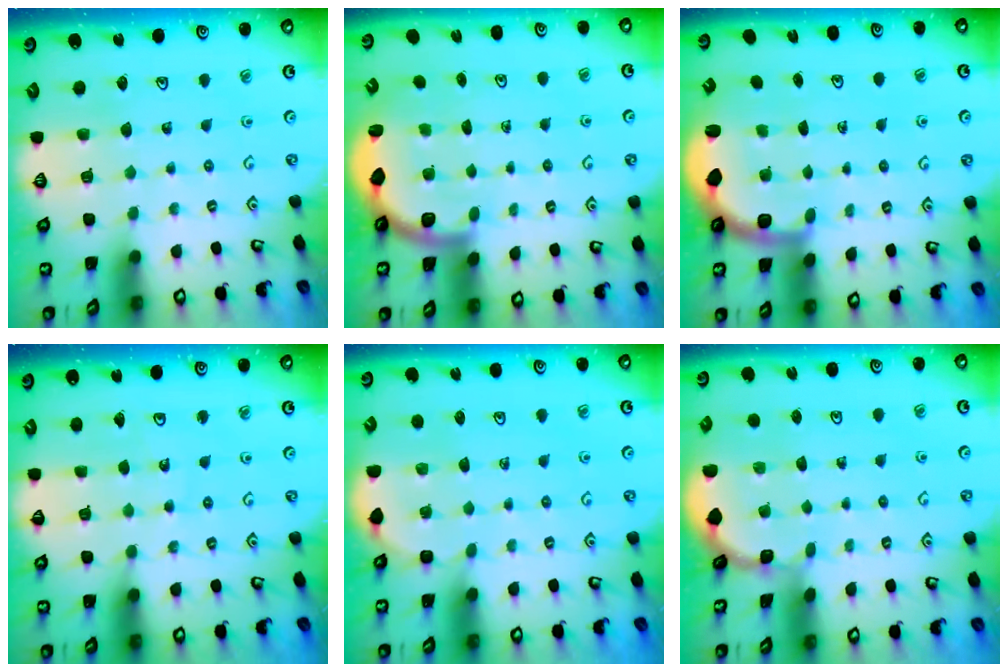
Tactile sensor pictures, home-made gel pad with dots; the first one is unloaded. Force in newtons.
{"total": 2.5, "press": 2.4, "slide": 0.7}
{"total": 2.2, "press": 1.7, "slide": 1.4}
{"total": 3.0, "press": 3.0, "slide": 0.2}
{"total": 3.0, "press": 2.9, "slide": 0.9}
{"total": 2.3, "press": 2.3, "slide": 0.1}